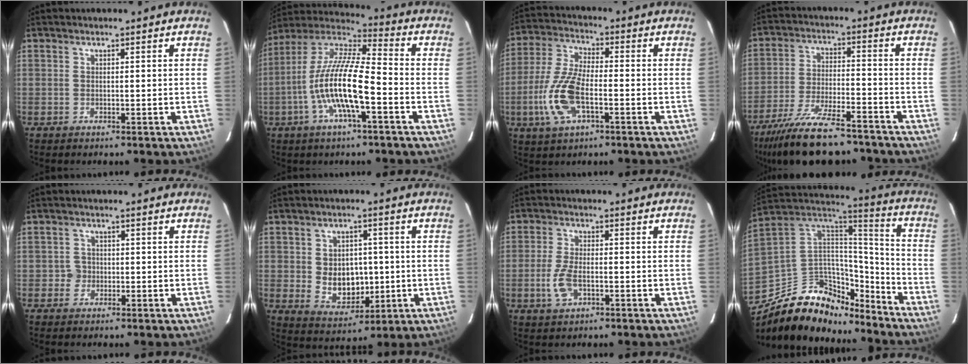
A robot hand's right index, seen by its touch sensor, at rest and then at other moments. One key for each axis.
{"total": 15.7, "fx": -5.1, "fy": 3.4, "fz": 14.4, "tx": -0.276, "ty": -0.005, "tz": -0.103}
{"total": 12.1, "fx": -3.8, "fy": 4.8, "fz": 10.4, "tx": -0.233, "ty": 0.000, "tz": -0.077}
{"total": 19.0, "fx": -15.9, "fy": 4.6, "fz": 9.3, "tx": -0.192, "ty": -0.032, "tz": -0.252}
{"total": 1.9, "fx": -0.7, "fy": 1.8, "fz": -0.2, "tx": 0.007, "ty": 0.010, "tz": -0.011}
{"total": 8.7, "fx": -0.3, "fy": 6.7, "fz": 5.5, "tx": -0.108, "ty": 0.001, "tz": 0.016}
{"total": 5.4, "fx": -1.9, "fy": 2.6, "fz": 4.4, "tx": -0.100, "ty": -0.002, "tz": -0.034}
{"total": 22.9, "fx": -16.2, "fy": 12.7, "fz": 10.1, "tx": -0.211, "ty": 0.048, "tz": -0.250}